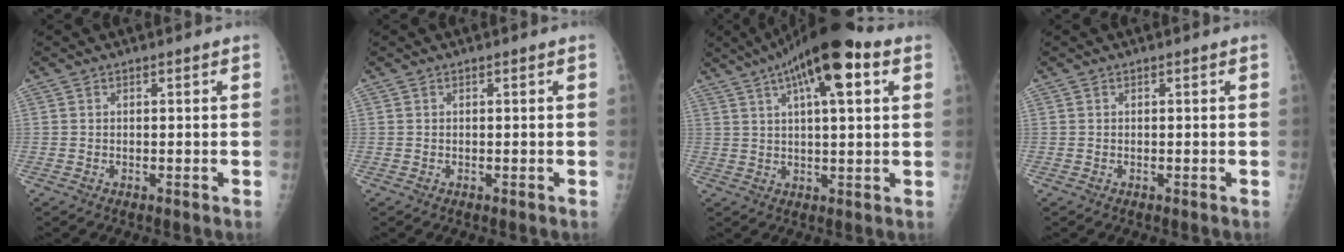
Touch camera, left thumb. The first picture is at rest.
{"total": 0.0}
{"total": 15.1, "force": [7.0, 4.4, 12.7], "torque": [-0.186, 0.011, 0.105]}
{"total": 0.0}